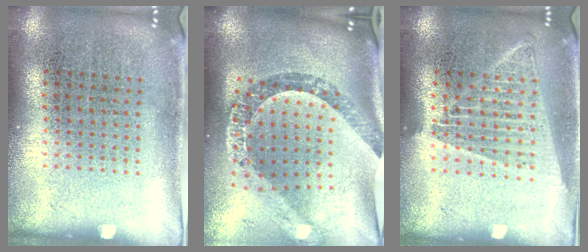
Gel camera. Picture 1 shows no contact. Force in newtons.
{"total": 2.5, "press": 2.0, "slide": 1.5}
{"total": 1.5, "press": 1.4, "slide": 0.7}